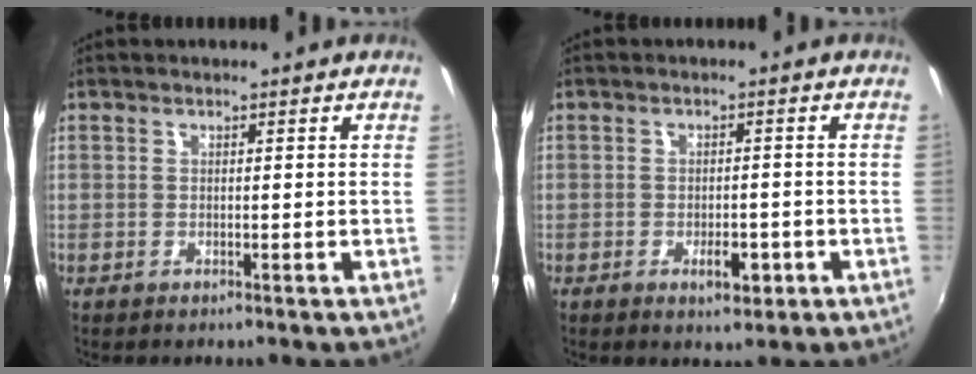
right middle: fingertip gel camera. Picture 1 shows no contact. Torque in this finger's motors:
{"motor_torque": [1.07, -1.07, 0.17, 0.08]}